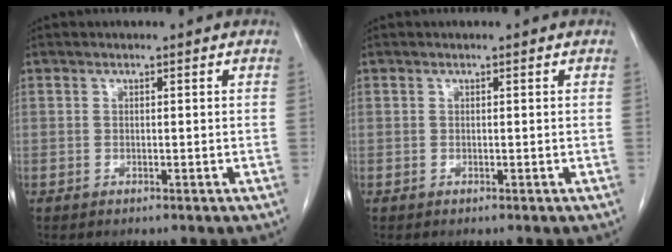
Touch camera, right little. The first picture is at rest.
{"total": 0.0}